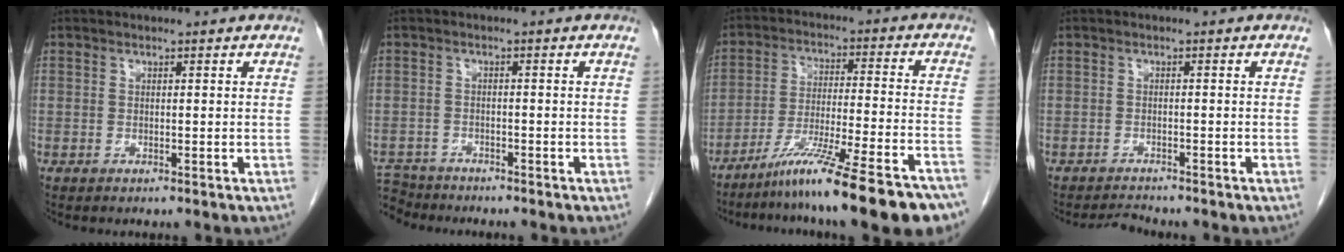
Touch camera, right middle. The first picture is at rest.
{"total": 5.5, "force": [-5.2, 1.8, 0.0], "torque": [-0.003, -0.002, -0.094]}
{"total": 19.8, "force": [-15.2, 0.7, 12.6], "torque": [-0.153, -0.012, -0.240]}
{"total": 1.9, "force": [-1.9, -0.3, -0.1], "torque": [-0.001, -0.012, -0.029]}